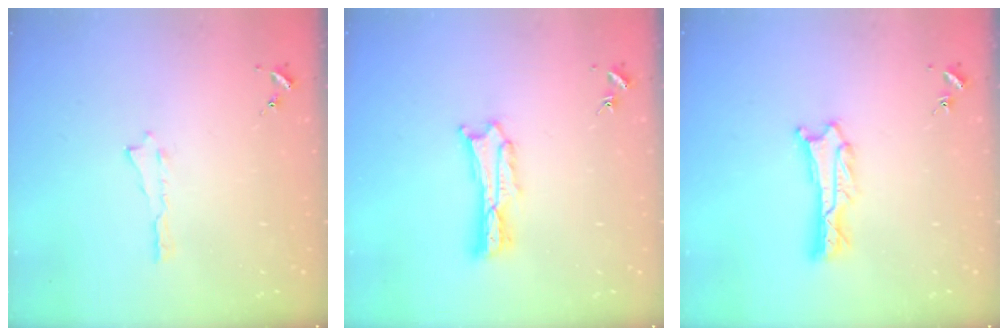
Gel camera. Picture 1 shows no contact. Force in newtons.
{"total": 2.7, "press": 2.7, "slide": 0.3}
{"total": 1.2, "press": 1.2, "slide": 0.1}